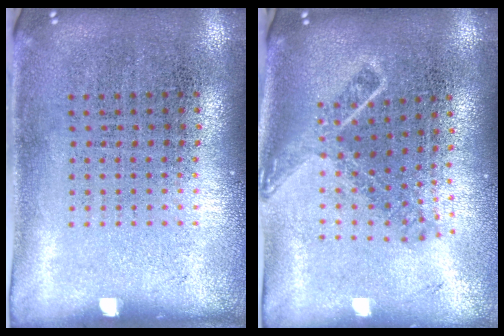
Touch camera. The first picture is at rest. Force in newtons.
{"total": 1.5, "press": 1.2, "slide": 1.0}